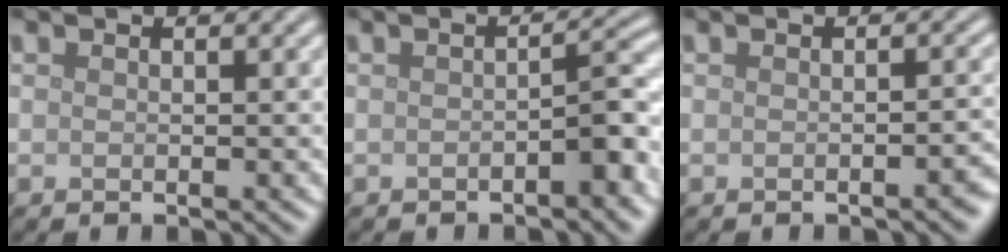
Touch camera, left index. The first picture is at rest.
{"total": 2.6, "force": [-1.2, 0.6, 2.2], "torque": [-0.034, 0.007, -0.018]}
{"total": 1.4, "force": [-0.9, 0.3, 1.0], "torque": [-0.012, 0.000, -0.011]}